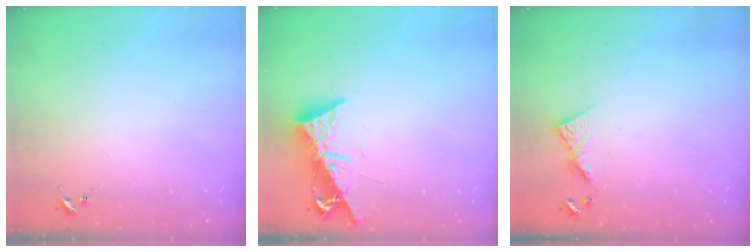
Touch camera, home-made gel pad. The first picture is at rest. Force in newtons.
{"total": 9.7, "press": 9.7, "slide": 0.7}
{"total": 6.1, "press": 6.1, "slide": 0.6}